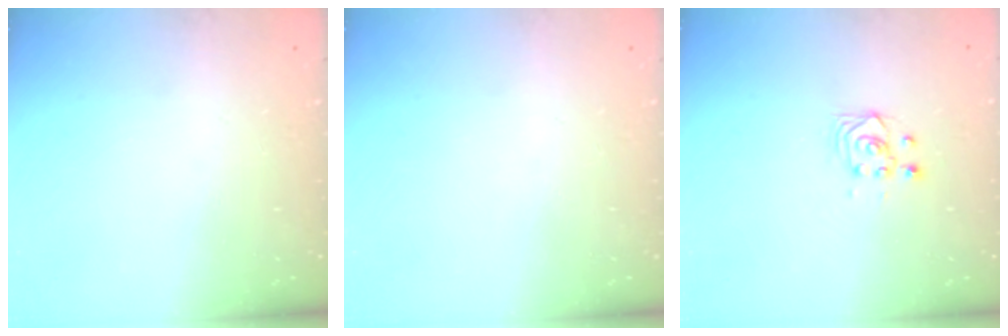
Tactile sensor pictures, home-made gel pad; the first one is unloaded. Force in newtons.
{"total": 0.0}
{"total": 2.9, "press": 2.9, "slide": 0.6}